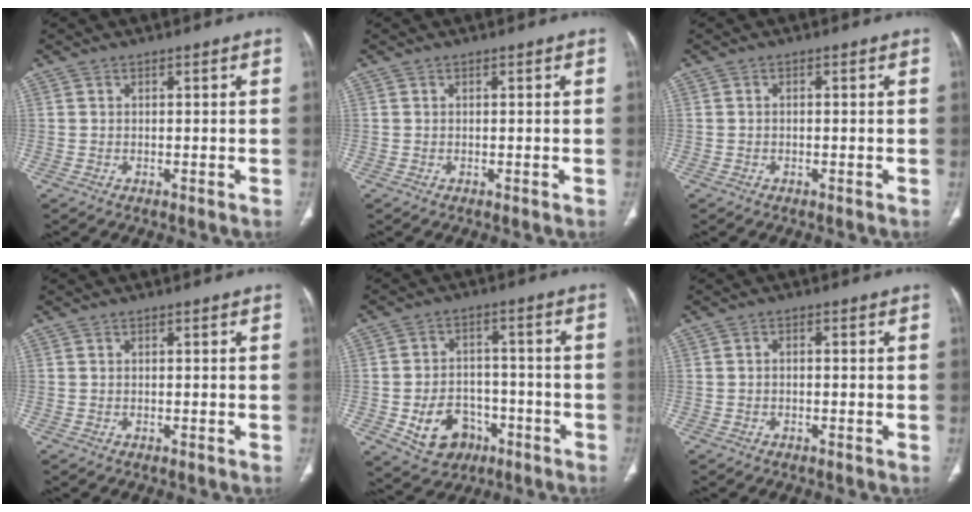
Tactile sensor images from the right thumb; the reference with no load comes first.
{"total": 0.0}
{"total": 0.0}
{"total": 0.0}
{"total": 10.7, "force": [-4.2, 8.4, 5.2], "torque": [-0.057, 0.033, -0.054]}
{"total": 0.8, "force": [-0.3, 0.5, 0.6], "torque": [-0.008, 0.003, -0.008]}